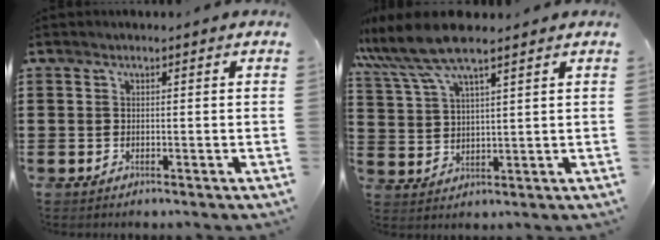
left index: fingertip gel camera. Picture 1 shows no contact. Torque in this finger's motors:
{"motor_torque": [1.88, -0.26, 1.05, 0.21]}